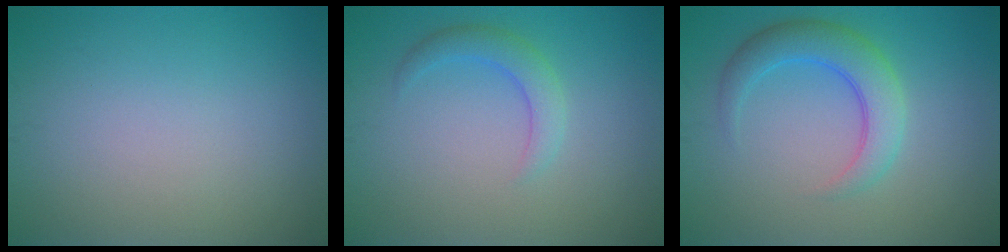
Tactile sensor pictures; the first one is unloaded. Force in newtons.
{"total": 2.3, "press": 2.3, "slide": 0.1}
{"total": 4.2, "press": 4.2, "slide": 0.1}